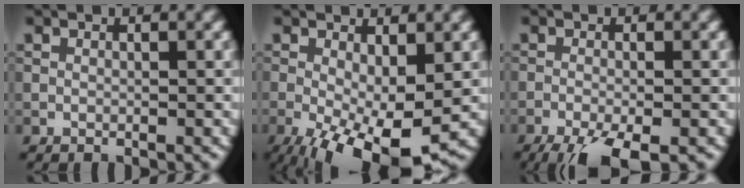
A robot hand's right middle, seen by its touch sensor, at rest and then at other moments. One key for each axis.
{"total": 9.3, "fx": -3.2, "fy": 3.5, "fz": 8.0, "tx": -0.154, "ty": -0.021, "tz": -0.045}
{"total": 5.7, "fx": -3.9, "fy": 1.3, "fz": 3.9, "tx": -0.065, "ty": -0.022, "tz": -0.068}